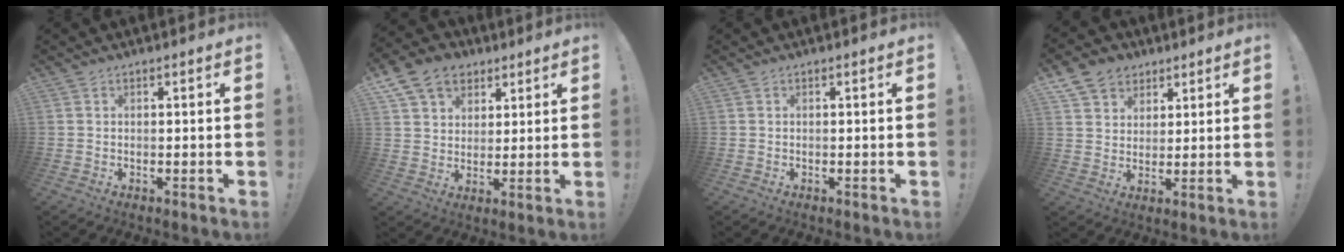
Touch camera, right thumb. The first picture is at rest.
{"total": 12.6, "force": [6.6, 9.6, 4.8], "torque": [-0.072, -0.034, 0.131]}
{"total": 0.0}
{"total": 9.0, "force": [5.5, 6.9, 2.0], "torque": [-0.029, -0.034, 0.110]}